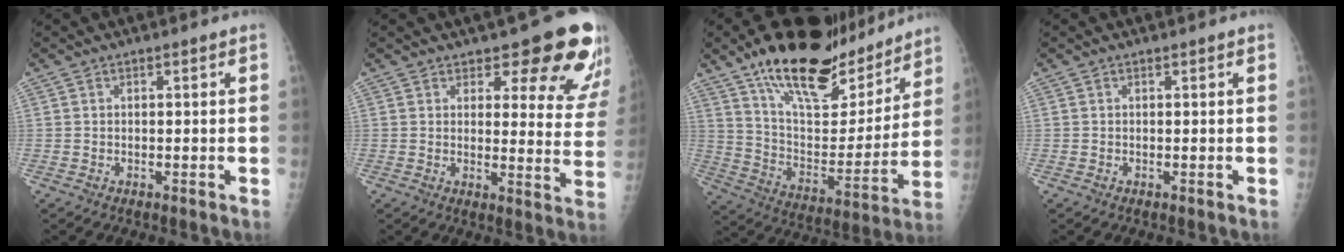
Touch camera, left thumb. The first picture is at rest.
{"total": 14.5, "force": [10.6, 5.5, 8.3], "torque": [-0.044, -0.071, 0.109]}
{"total": 26.4, "force": [18.5, 10.8, 15.5], "torque": [-0.203, -0.065, 0.301]}
{"total": 0.0}